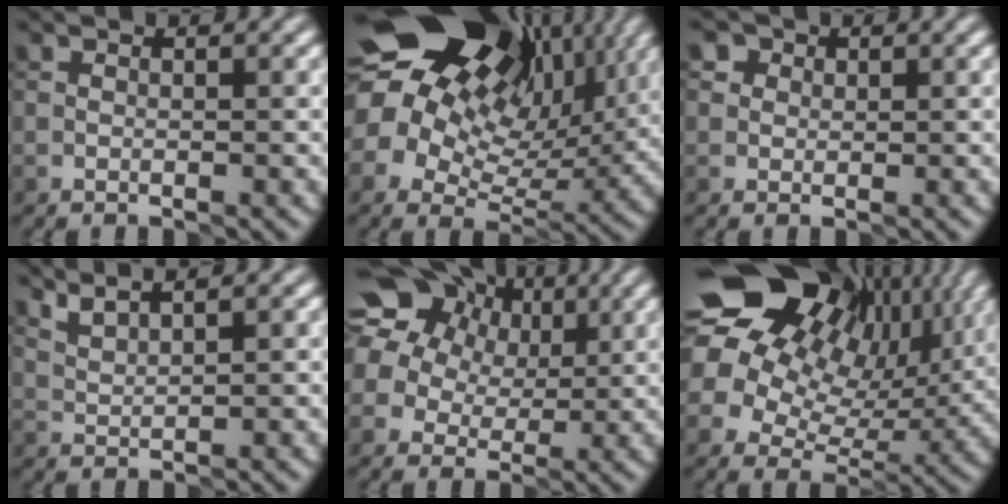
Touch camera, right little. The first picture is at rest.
{"total": 21.0, "force": [9.0, 14.6, 12.1], "torque": [-0.242, 0.047, 0.154]}
{"total": 3.9, "force": [2.1, 2.9, 1.5], "torque": [-0.027, 0.010, 0.021]}
{"total": 2.7, "force": [2.3, 0.2, 1.3], "torque": [-0.029, 0.010, 0.047]}
{"total": 16.3, "force": [7.7, 12.3, 7.3], "torque": [-0.178, 0.029, 0.148]}
{"total": 20.2, "force": [8.8, 14.2, 11.4], "torque": [-0.255, 0.056, 0.149]}